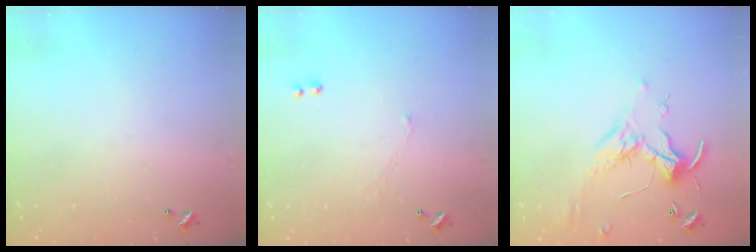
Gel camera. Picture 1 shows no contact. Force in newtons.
{"total": 1.0, "press": 0.7, "slide": 0.6}
{"total": 0.5, "press": 0.4, "slide": 0.4}